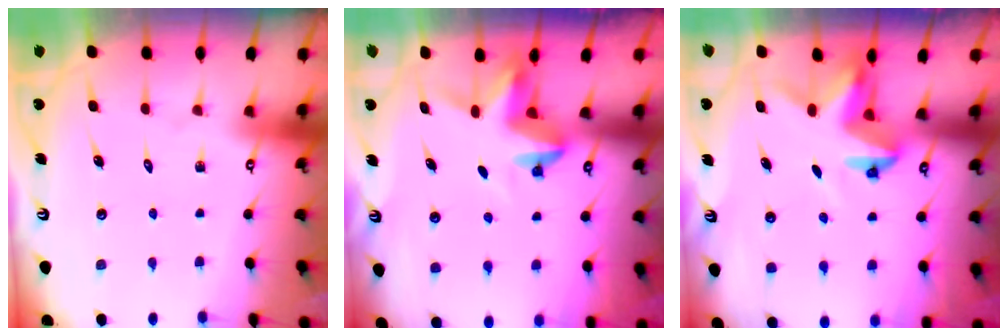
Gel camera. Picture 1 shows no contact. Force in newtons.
{"total": 4.0, "press": 4.0, "slide": 0.3}
{"total": 3.4, "press": 3.4, "slide": 0.3}